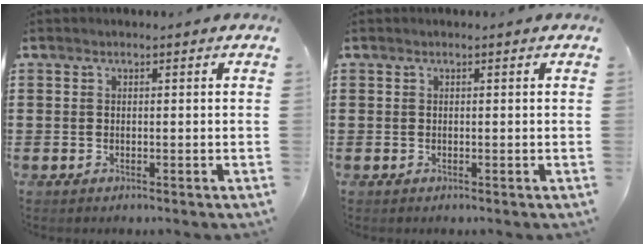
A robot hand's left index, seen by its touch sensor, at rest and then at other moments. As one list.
[{"total": 0.0}]